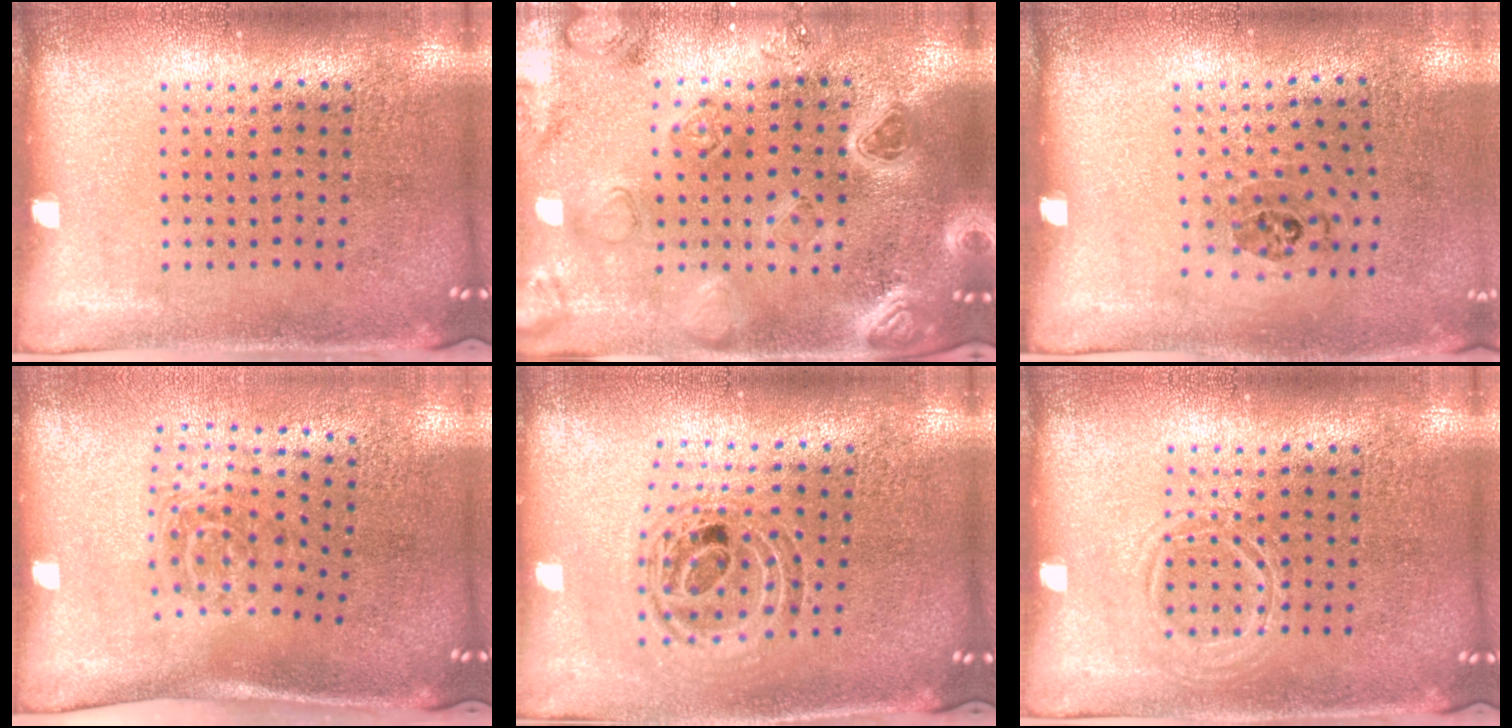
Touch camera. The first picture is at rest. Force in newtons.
{"total": 2.3, "press": 2.3, "slide": 0.2}
{"total": 1.1, "press": 0.7, "slide": 0.9}
{"total": 1.7, "press": 1.2, "slide": 1.2}
{"total": 0.9, "press": 0.9, "slide": 0.2}
{"total": 1.3, "press": 1.3, "slide": 0.2}